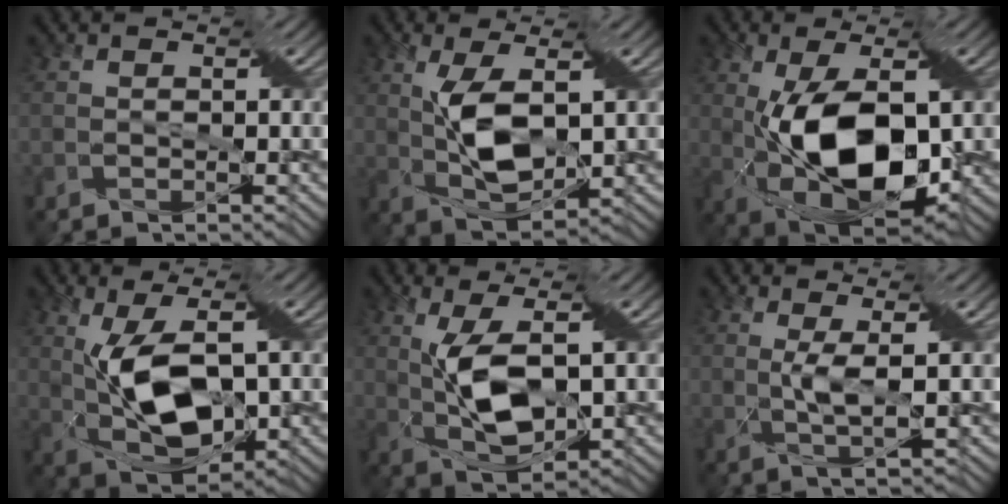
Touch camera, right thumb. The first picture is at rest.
{"total": 8.1, "force": [0.9, 3.6, 7.1], "torque": [-0.156, 0.005, 0.018]}
{"total": 13.7, "force": [-1.2, 6.8, 11.8], "torque": [-0.221, 0.001, -0.020]}
{"total": 10.5, "force": [0.2, 5.2, 9.1], "torque": [-0.189, 0.001, 0.009]}
{"total": 8.8, "force": [0.6, 3.8, 7.9], "torque": [-0.169, 0.008, 0.013]}
{"total": 3.3, "force": [0.4, 0.4, 3.2], "torque": [-0.072, 0.002, 0.010]}